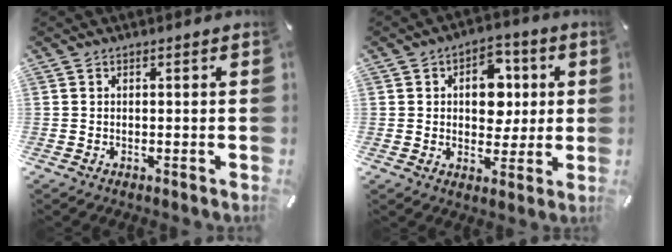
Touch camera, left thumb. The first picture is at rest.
{"total": 9.7, "force": [1.8, 7.5, 5.9], "torque": [-0.065, -0.001, 0.025]}